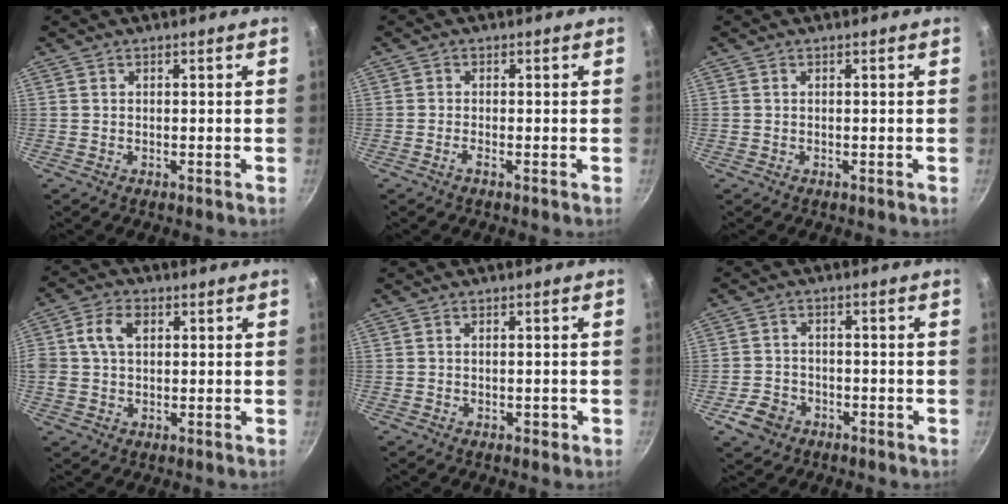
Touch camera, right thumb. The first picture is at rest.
{"total": 1.1, "force": [-0.7, 0.3, 0.9], "torque": [-0.022, 0.005, -0.019]}
{"total": 0.0}
{"total": 6.6, "force": [1.5, 4.7, 4.4], "torque": [-0.075, 0.008, 0.021]}
{"total": 1.2, "force": [-0.4, 0.7, 0.9], "torque": [-0.009, 0.003, -0.005]}
{"total": 4.9, "force": [-2.6, 3.8, 1.9], "torque": [-0.031, 0.026, -0.040]}